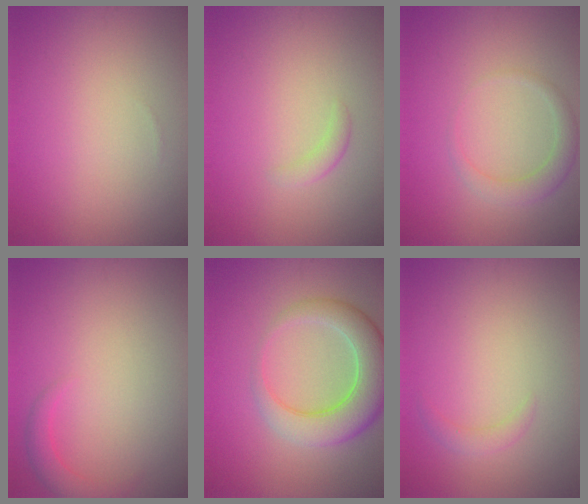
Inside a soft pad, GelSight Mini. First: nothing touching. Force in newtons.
{"total": 1.0, "press": 1.0, "slide": 0.0}
{"total": 2.1, "press": 2.1, "slide": 0.1}
{"total": 1.8, "press": 1.8, "slide": 0.1}
{"total": 6.4, "press": 6.4, "slide": 0.2}
{"total": 1.1, "press": 1.1, "slide": 0.0}